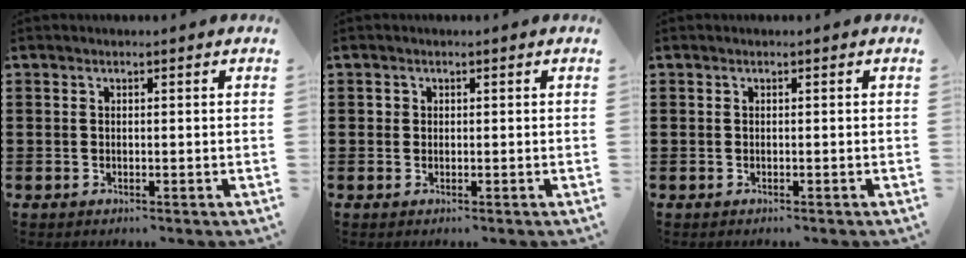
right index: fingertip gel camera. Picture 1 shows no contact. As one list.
[{"total": 0.7, "force": [0.1, 0.7, 0.2], "torque": [-0.004, 0.005, 0.001]}, {"total": 0.0}]